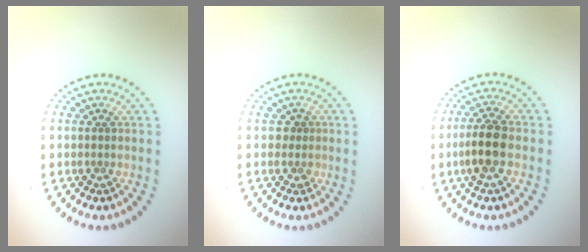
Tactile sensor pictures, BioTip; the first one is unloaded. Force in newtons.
{"total": 1.1, "press": 0.9, "slide": 0.7}
{"total": 3.5, "press": 3.3, "slide": 0.9}